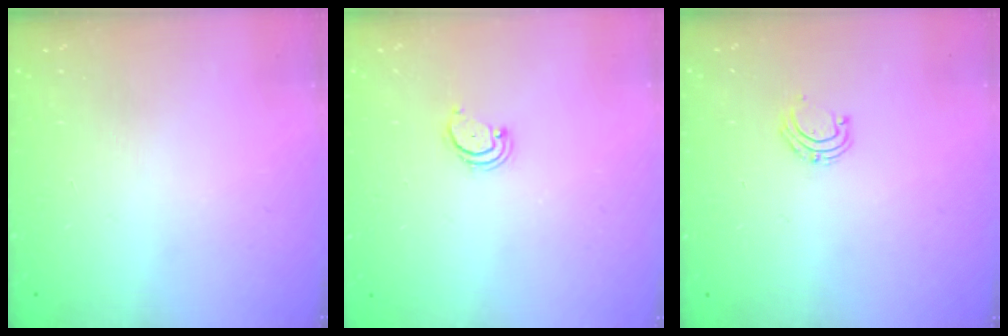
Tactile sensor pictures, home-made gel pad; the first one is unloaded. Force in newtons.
{"total": 2.6, "press": 2.5, "slide": 0.5}
{"total": 4.7, "press": 4.7, "slide": 0.4}